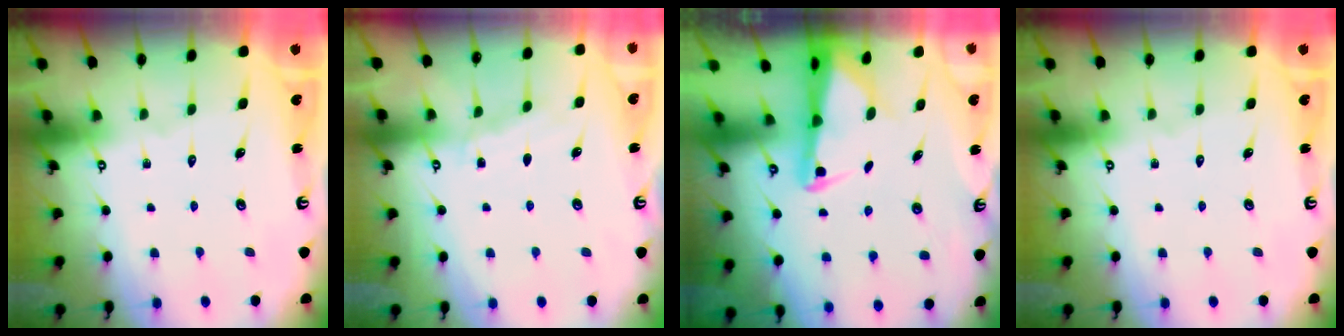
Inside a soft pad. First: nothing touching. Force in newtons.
{"total": 4.7, "press": 4.7, "slide": 0.6}
{"total": 2.8, "press": 2.8, "slide": 0.4}
{"total": 0.0}